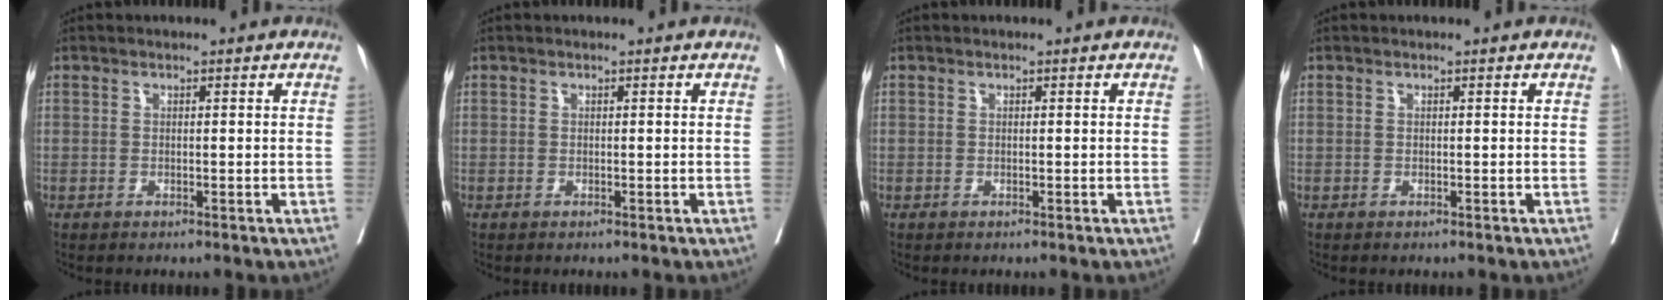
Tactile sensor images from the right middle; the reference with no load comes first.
{"total": 0.0}
{"total": 0.0}
{"total": 0.0}